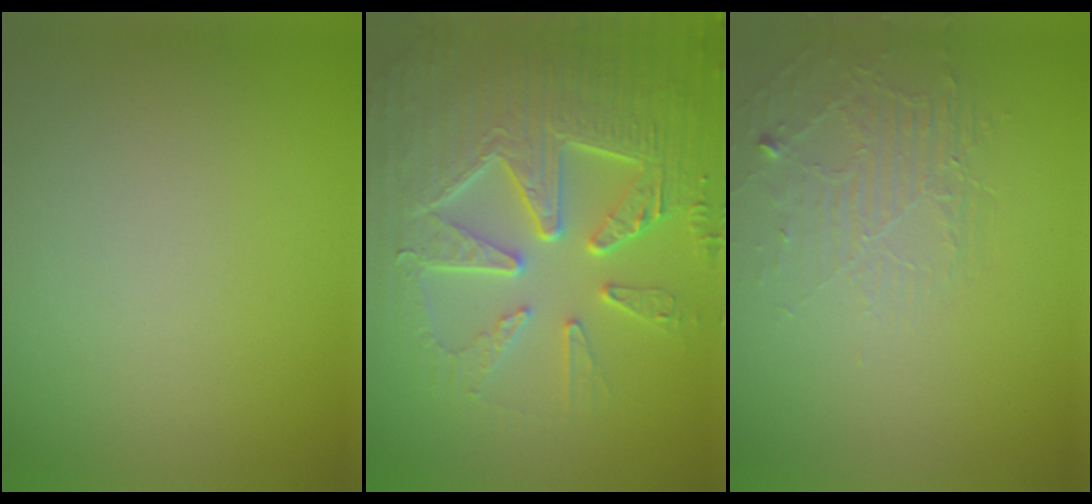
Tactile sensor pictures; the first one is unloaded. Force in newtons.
{"total": 9.5, "press": 6.6, "slide": 6.9}
{"total": 1.8, "press": 0.8, "slide": 1.6}